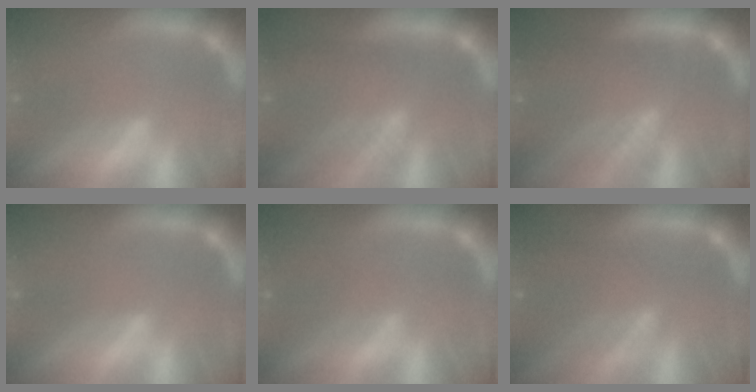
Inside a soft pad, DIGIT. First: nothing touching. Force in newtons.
{"total": 8.1}
{"total": 9.0}
{"total": 0.0}
{"total": 2.5}
{"total": 5.6}